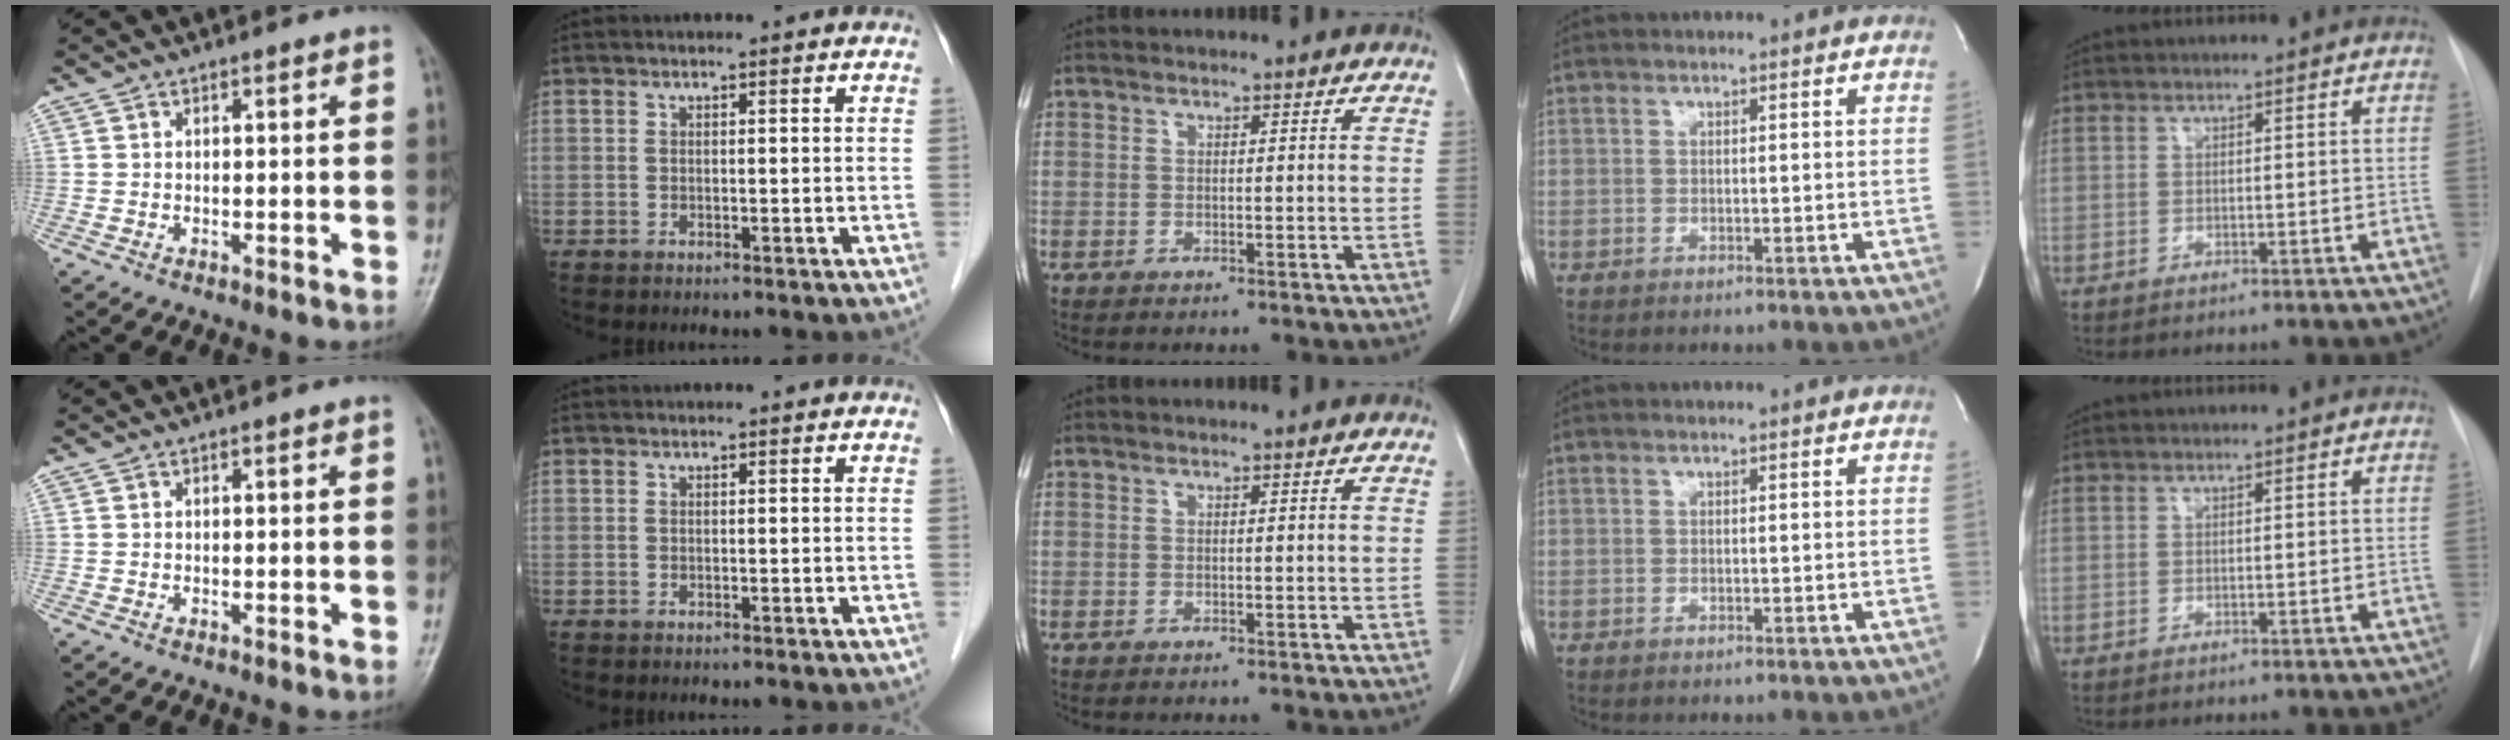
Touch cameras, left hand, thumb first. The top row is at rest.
{}